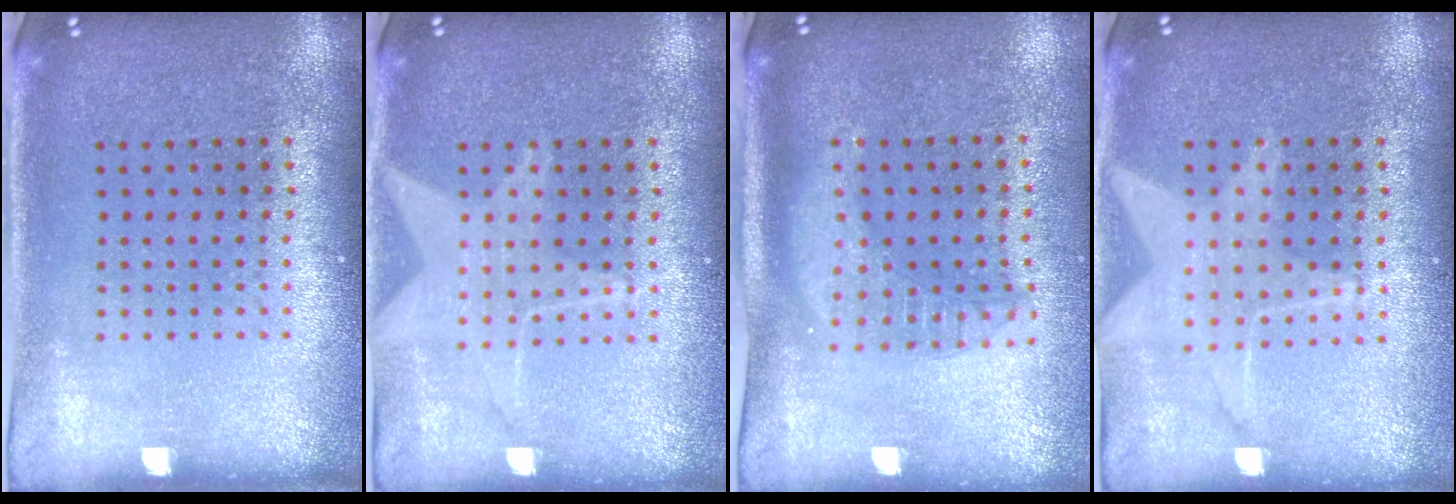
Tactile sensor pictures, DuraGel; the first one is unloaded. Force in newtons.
{"total": 2.3, "press": 2.3, "slide": 0.3}
{"total": 1.8, "press": 1.6, "slide": 1.0}
{"total": 1.4, "press": 1.3, "slide": 0.4}